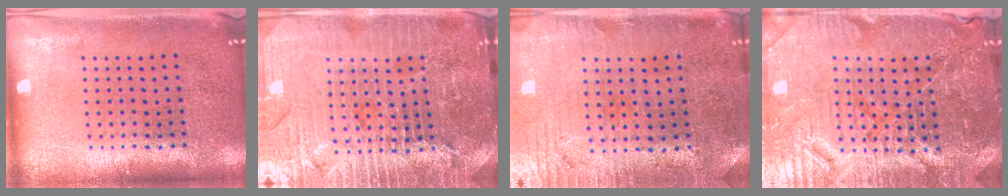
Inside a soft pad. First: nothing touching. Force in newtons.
{"total": 5.2, "press": 4.8, "slide": 2.1}
{"total": 0.7, "press": 0.5, "slide": 0.5}
{"total": 5.2, "press": 5.0, "slide": 1.4}